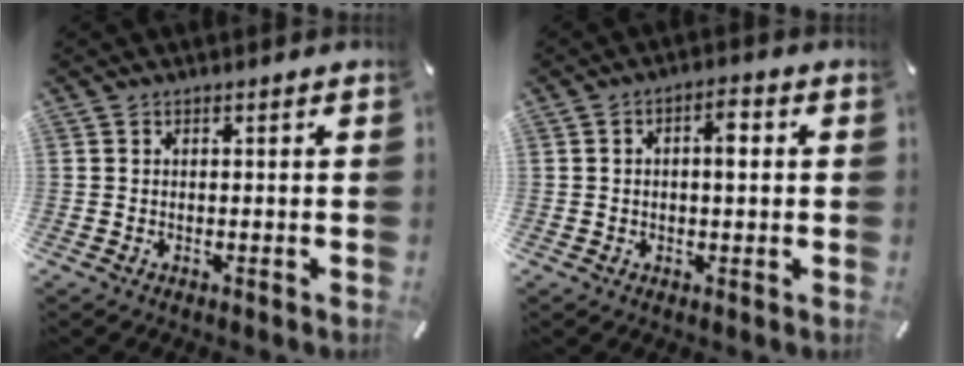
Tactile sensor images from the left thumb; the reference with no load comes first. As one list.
[{"total": 4.6, "force": [0.6, 2.4, 3.9], "torque": [-0.056, 0.001, 0.003]}]